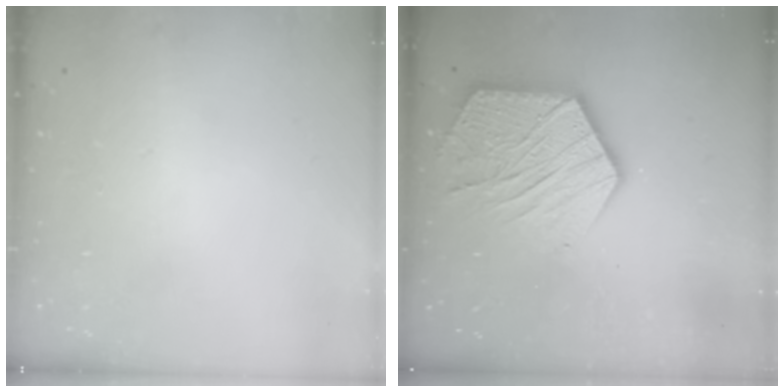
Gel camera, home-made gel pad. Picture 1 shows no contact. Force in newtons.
{"total": 16.4, "press": 16.4, "slide": 1.3}